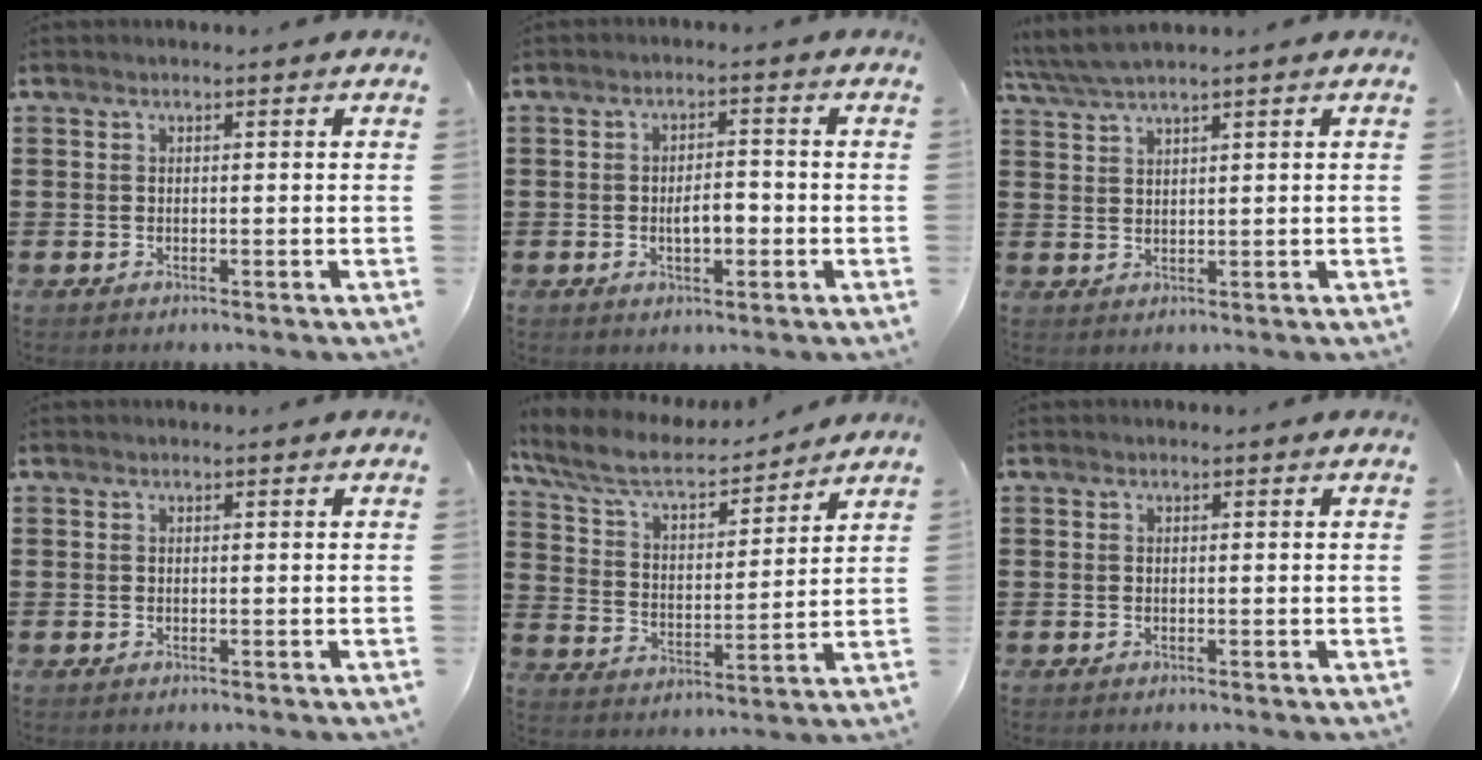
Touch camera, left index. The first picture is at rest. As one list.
[{"total": 4.1, "force": [-0.8, 1.7, 3.6], "torque": [-0.059, 0.001, -0.020]}, {"total": 3.1, "force": [2.6, -0.2, 1.7], "torque": [-0.040, -0.005, 0.048]}, {"total": 0.0}, {"total": 7.9, "force": [6.7, 1.9, 3.7], "torque": [-0.101, -0.035, 0.114]}, {"total": 0.0}]